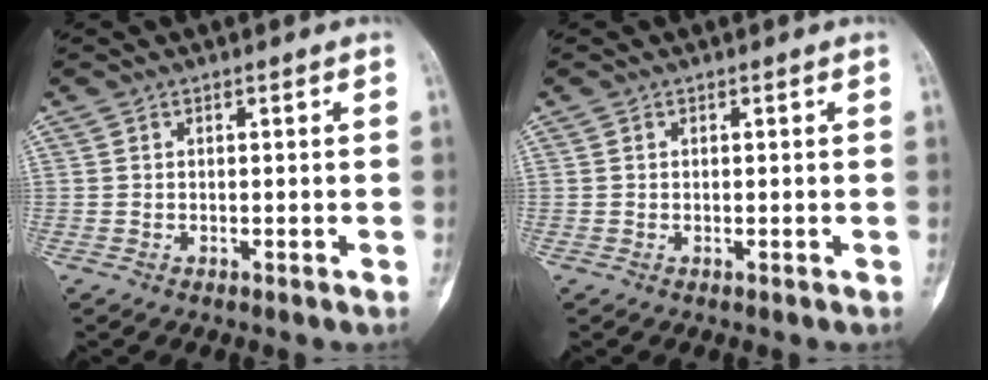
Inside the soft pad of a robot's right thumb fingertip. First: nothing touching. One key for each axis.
{"total": 0.0}